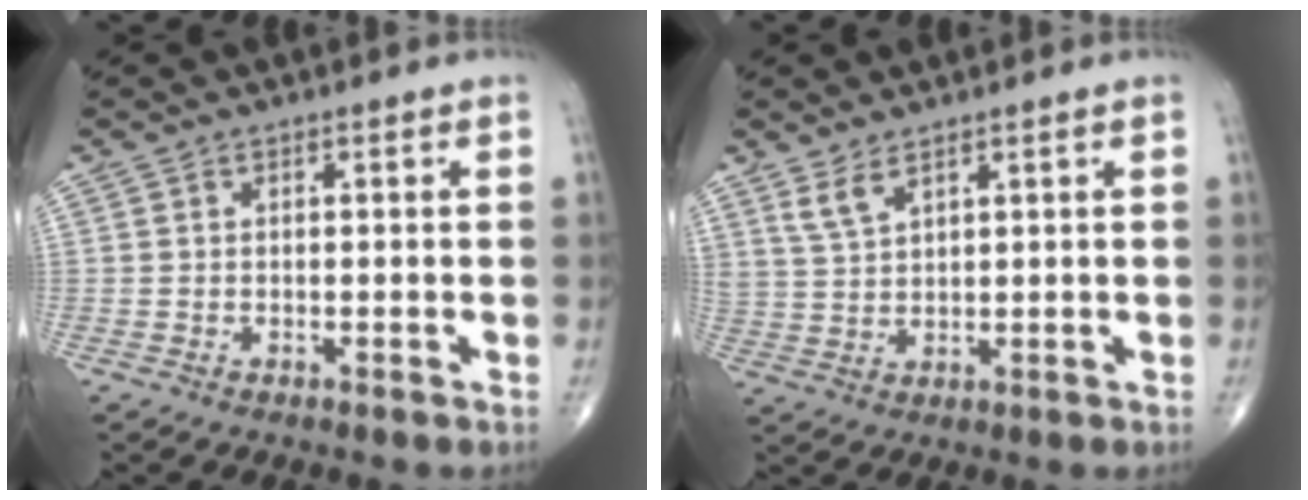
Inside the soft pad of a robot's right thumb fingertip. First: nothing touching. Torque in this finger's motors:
{"motor_torque": [0.04, 0.05, 0.45, 0.57, 0.03]}